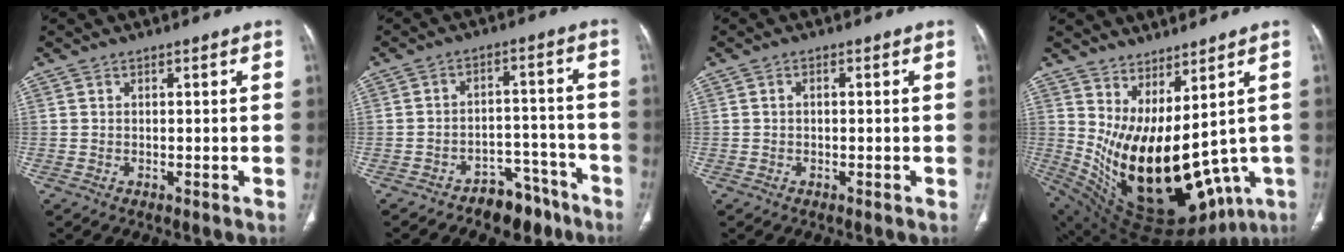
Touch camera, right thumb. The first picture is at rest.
{"total": 8.4, "force": [-6.4, 4.9, 2.4], "torque": [-0.004, 0.074, -0.092]}
{"total": 0.9, "force": [0.0, 0.6, 0.7], "torque": [-0.010, 0.003, -0.002]}
{"total": 21.5, "force": [1.0, 10.6, 18.7], "torque": [-0.292, -0.051, 0.064]}